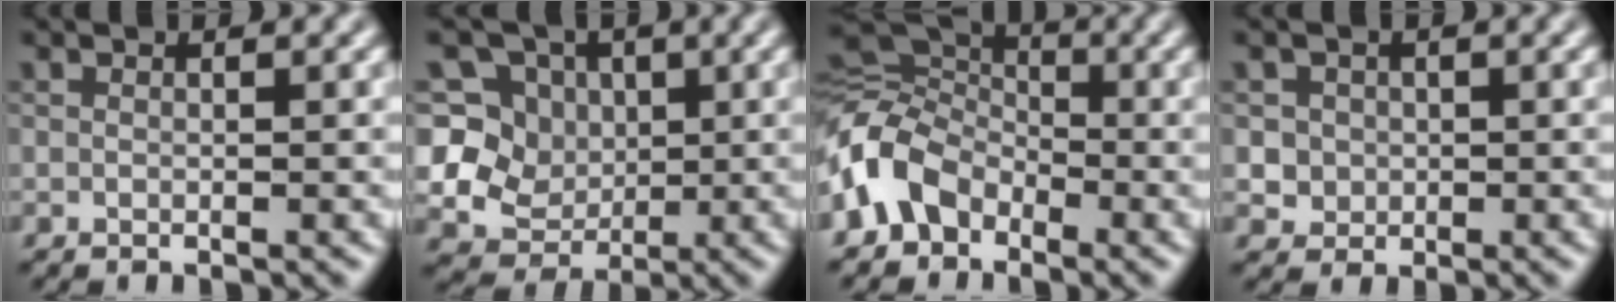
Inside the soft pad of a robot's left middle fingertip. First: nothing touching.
{"total": 8.0, "force": [1.6, 7.2, 3.1], "torque": [-0.047, 0.022, -0.002]}
{"total": 6.6, "force": [-2.7, 4.8, 3.6], "torque": [-0.074, 0.007, -0.077]}
{"total": 2.4, "force": [0.4, 2.3, 0.7], "torque": [-0.003, -0.001, 0.015]}